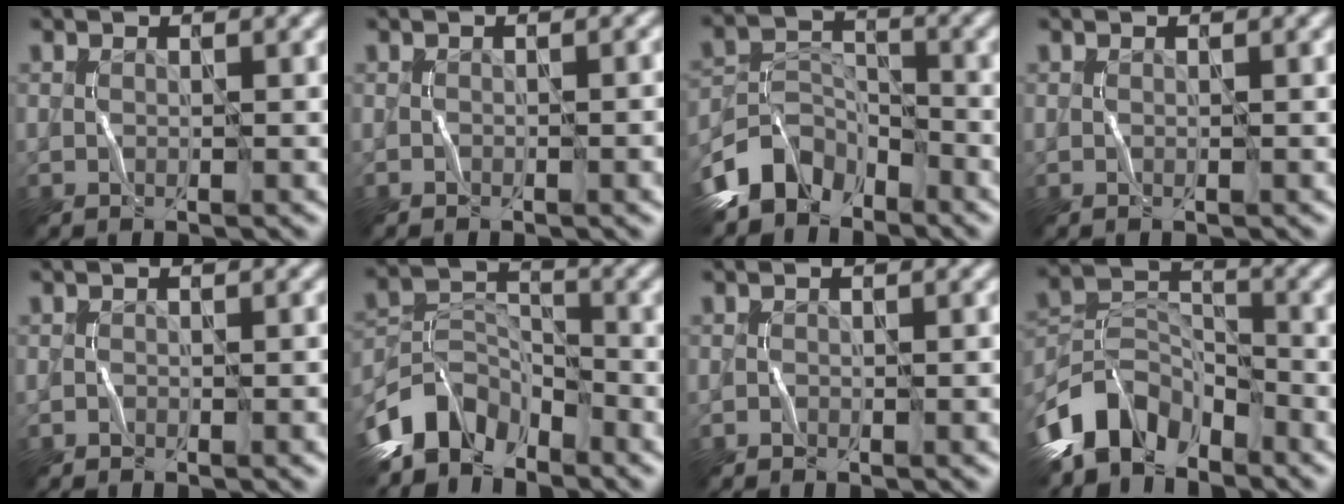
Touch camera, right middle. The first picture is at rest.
{"total": 2.3, "force": [-1.0, 0.9, 1.9], "torque": [-0.009, 0.014, -0.010]}
{"total": 4.9, "force": [-4.1, 2.7, 0.9], "torque": [-0.016, 0.004, -0.087]}
{"total": 0.0}
{"total": 2.2, "force": [-1.7, 0.6, 1.3], "torque": [-0.013, 0.017, -0.021]}
{"total": 5.4, "force": [-4.5, 2.8, 1.2], "torque": [-0.019, 0.005, -0.093]}
{"total": 1.6, "force": [-1.4, 0.3, 0.9], "torque": [-0.006, 0.017, -0.018]}
{"total": 6.3, "force": [-4.9, 3.3, 1.9], "torque": [-0.027, 0.005, -0.102]}